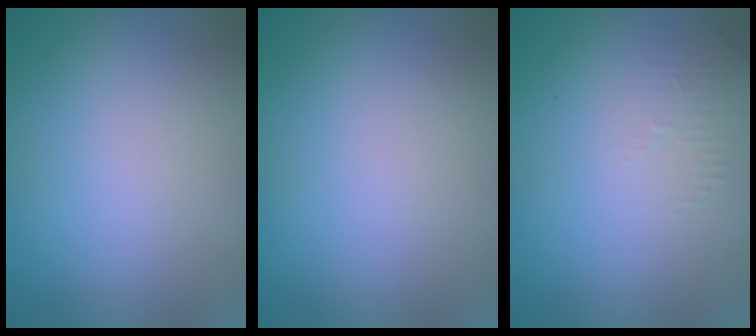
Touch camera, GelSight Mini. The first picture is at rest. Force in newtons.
{"total": 0.0}
{"total": 1.3, "press": 1.2, "slide": 0.3}